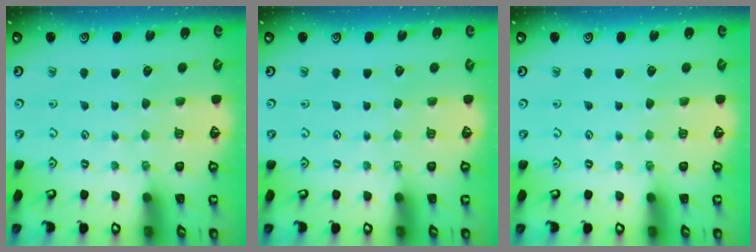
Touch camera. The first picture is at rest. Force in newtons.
{"total": 0.0}
{"total": 0.0}